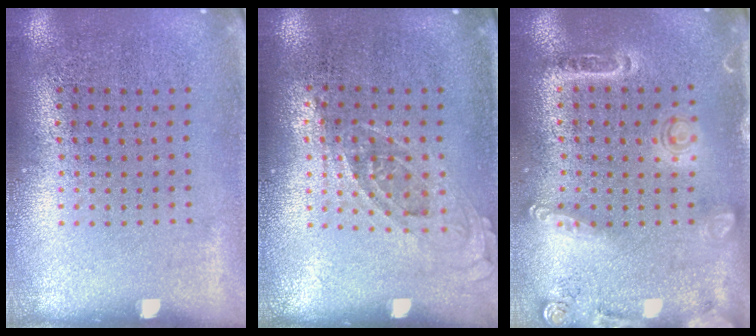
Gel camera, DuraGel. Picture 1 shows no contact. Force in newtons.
{"total": 0.7, "press": 0.7, "slide": 0.3}
{"total": 1.7, "press": 1.5, "slide": 0.8}